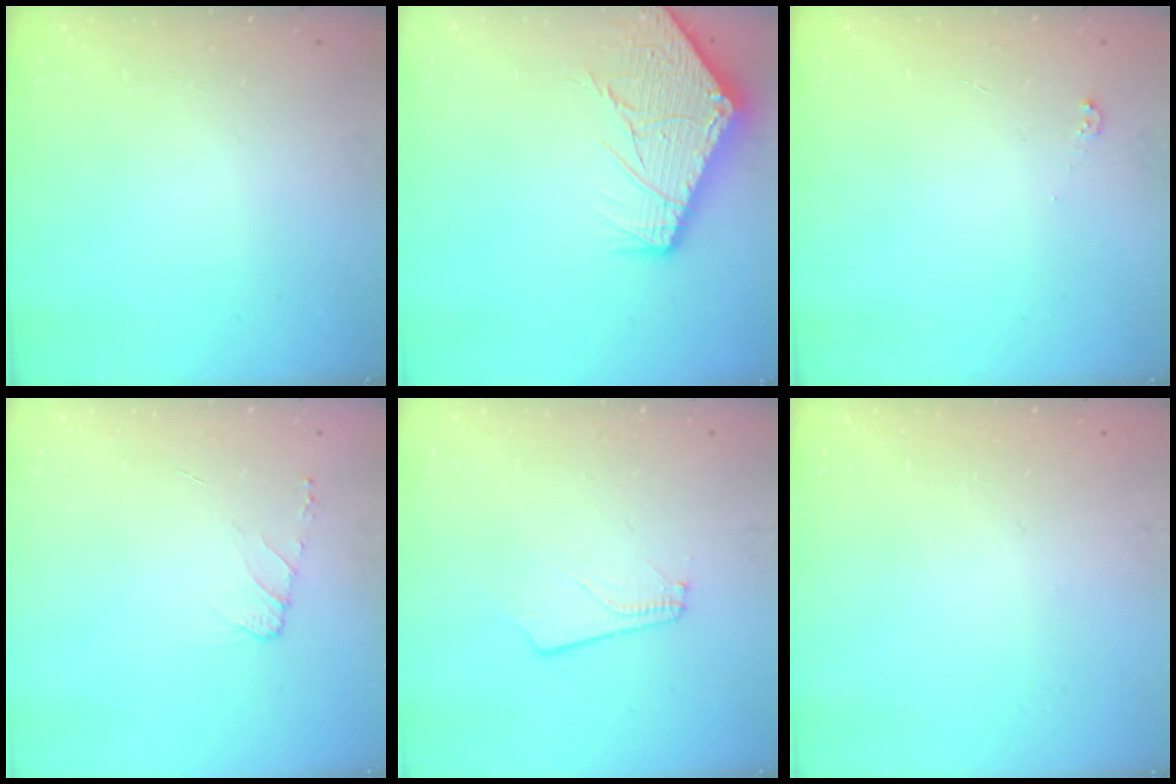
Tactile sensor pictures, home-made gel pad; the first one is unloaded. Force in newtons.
{"total": 16.7, "press": 16.7, "slide": 1.1}
{"total": 3.0, "press": 3.0, "slide": 0.4}
{"total": 6.5, "press": 6.5, "slide": 0.8}
{"total": 2.4, "press": 2.4, "slide": 0.4}
{"total": 0.0}